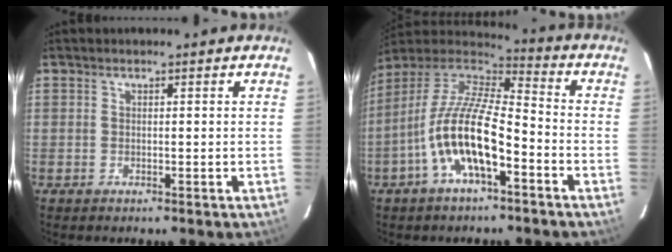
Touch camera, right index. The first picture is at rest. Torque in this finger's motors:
{"motor_torque": [1.10, -0.82, 1.05, 0.21]}